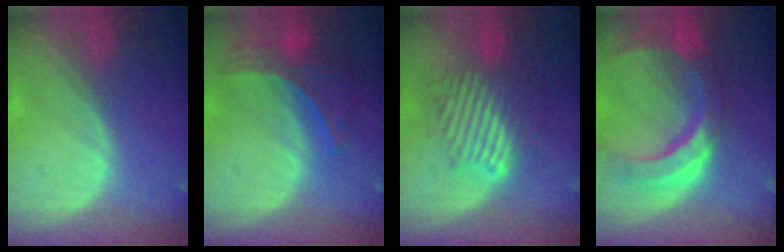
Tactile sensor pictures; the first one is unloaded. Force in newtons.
{"total": 7.4, "press": 6.5, "slide": 3.5}
{"total": 9.0, "press": 8.9, "slide": 1.2}
{"total": 11.5, "press": 9.8, "slide": 6.1}